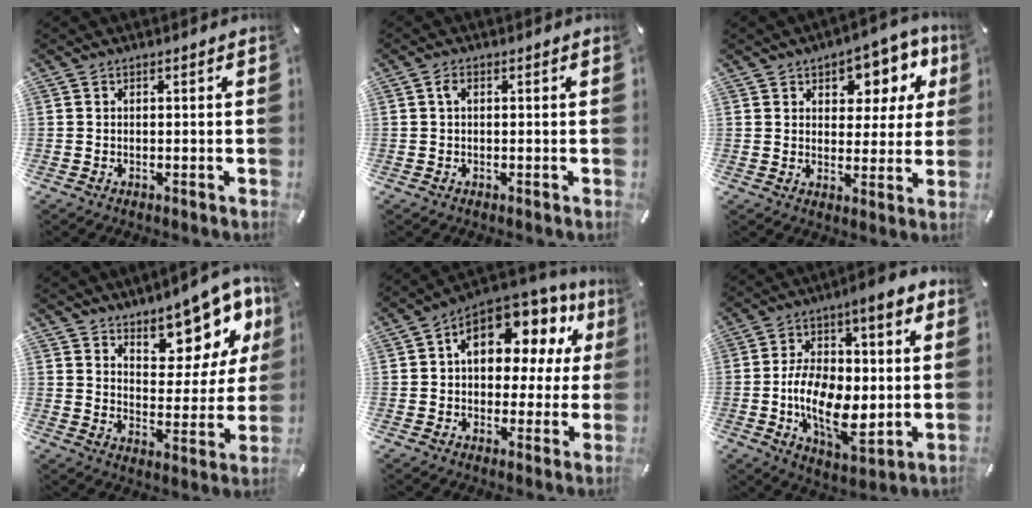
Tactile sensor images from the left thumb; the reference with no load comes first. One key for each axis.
{"total": 1.5, "fx": 0.2, "fy": 0.8, "fz": 1.3, "tx": -0.028, "ty": 0.006, "tz": 0.002}
{"total": 9.5, "fx": 5.0, "fy": 6.2, "fz": 5.2, "tx": -0.062, "ty": -0.033, "tz": 0.082}
{"total": 12.2, "fx": 10.0, "fy": 5.4, "fz": 4.5, "tx": -0.046, "ty": -0.093, "tz": 0.172}
{"total": 13.3, "fx": 5.4, "fy": 8.5, "fz": 8.8, "tx": -0.134, "ty": -0.037, "tz": 0.095}
{"total": 17.0, "fx": -0.2, "fy": 9.1, "fz": 14.3, "tx": -0.262, "ty": -0.013, "tz": -0.008}